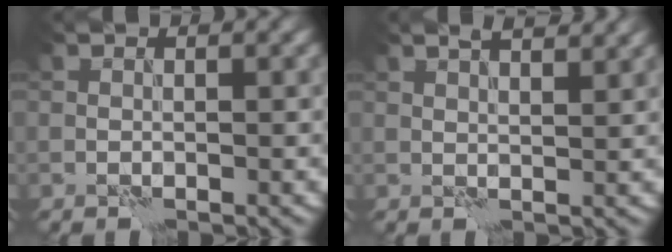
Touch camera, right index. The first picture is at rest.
{"total": 3.8, "force": [2.8, 1.1, 2.4], "torque": [-0.027, 0.018, 0.021]}